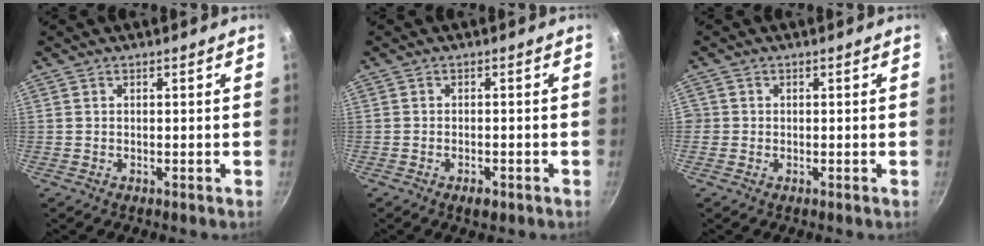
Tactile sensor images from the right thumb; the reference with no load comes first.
{"total": 2.4, "force": [-1.4, 1.1, 1.6], "torque": [-0.027, 0.008, -0.021]}
{"total": 1.2, "force": [-0.2, 1.2, 0.2], "torque": [0.002, 0.003, -0.005]}